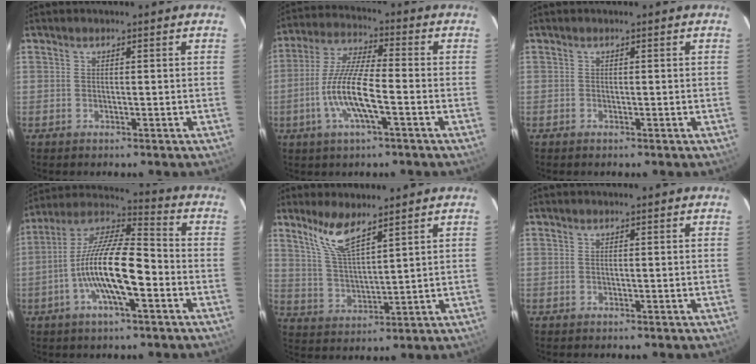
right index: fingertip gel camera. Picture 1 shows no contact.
{"total": 11.3, "force": [-3.7, 2.1, 10.4], "torque": [-0.221, -0.004, -0.073]}
{"total": 0.0}
{"total": 15.2, "force": [-4.6, 3.9, 13.9], "torque": [-0.264, -0.002, -0.092]}
{"total": 7.9, "force": [5.8, 1.5, 5.1], "torque": [-0.104, 0.000, 0.125]}
{"total": 0.0}